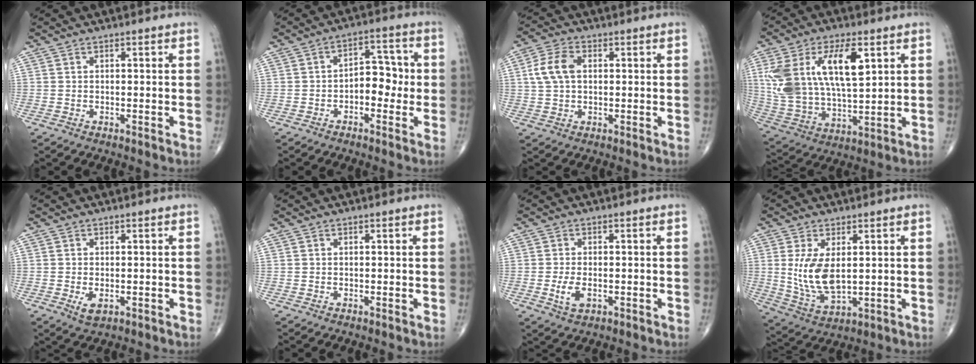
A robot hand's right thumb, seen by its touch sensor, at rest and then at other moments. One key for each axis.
{"total": 6.8, "fx": -1.0, "fy": 4.3, "fz": 5.1, "tx": -0.045, "ty": 0.026, "tz": -0.025}
{"total": 6.7, "fx": 1.1, "fy": 4.2, "fz": 5.1, "tx": -0.106, "ty": 0.013, "tz": 0.018}
{"total": 19.9, "fx": 6.3, "fy": 9.4, "fz": 16.4, "tx": -0.315, "ty": -0.012, "tz": 0.123}
{"total": 2.6, "fx": -0.7, "fy": 1.5, "fz": 2.1, "tx": -0.034, "ty": -0.005, "tz": -0.007}
{"total": 0.0}
{"total": 4.0, "fx": -1.0, "fy": 2.1, "fz": 3.2, "tx": -0.065, "ty": -0.004, "tz": -0.014}
{"total": 9.9, "fx": 1.4, "fy": 5.0, "fz": 8.4, "tx": -0.164, "ty": -0.017, "tz": 0.043}